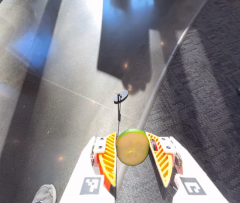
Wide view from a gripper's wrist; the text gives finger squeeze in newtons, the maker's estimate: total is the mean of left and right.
{"total": 10.8, "left": 11.1, "right": 10.6}